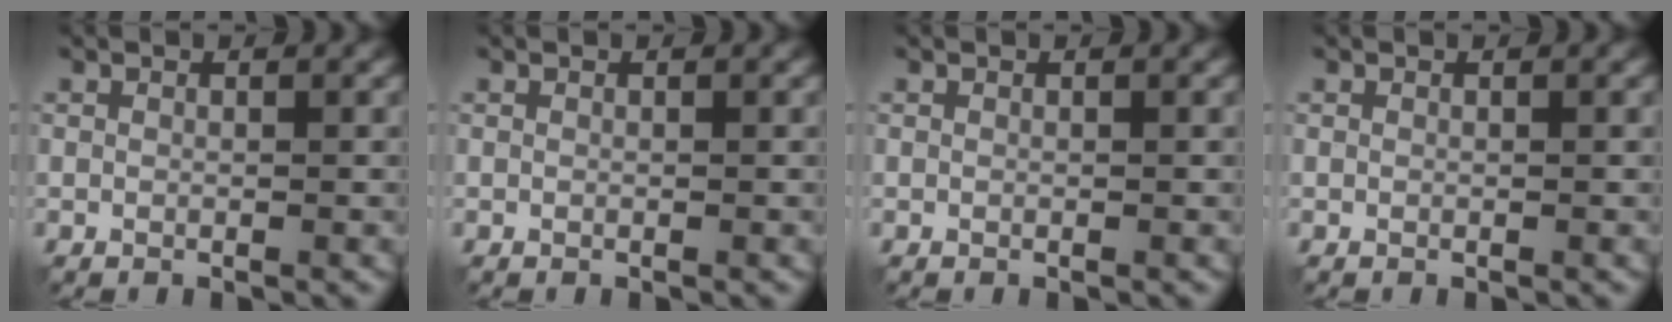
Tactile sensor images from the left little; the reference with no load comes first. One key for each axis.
{"total": 0.0}
{"total": 0.0}
{"total": 0.0}